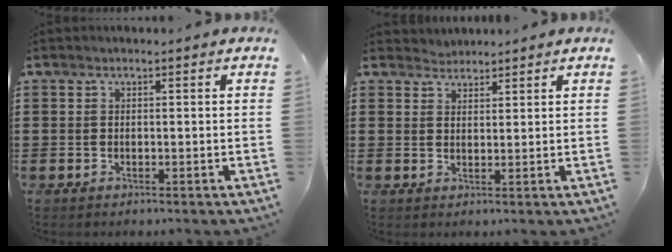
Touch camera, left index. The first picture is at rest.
{"total": 1.7, "force": [1.6, 0.3, -0.6], "torque": [0.005, 0.004, 0.033]}